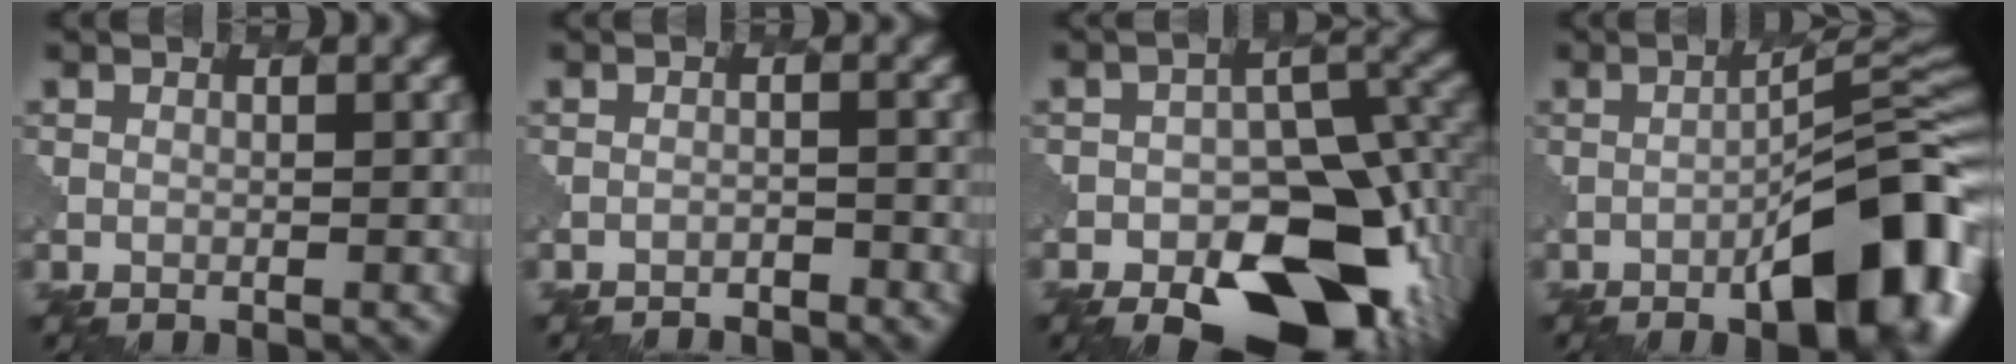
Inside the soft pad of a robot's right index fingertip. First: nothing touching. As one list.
[{"total": 2.2, "force": [-2.2, 0.0, 0.1], "torque": [0.003, 0.002, -0.033]}, {"total": 14.1, "force": [-6.7, 7.6, 9.9], "torque": [-0.122, -0.013, -0.106]}, {"total": 10.1, "force": [-4.1, 2.7, 8.9], "torque": [-0.121, 0.009, -0.061]}]